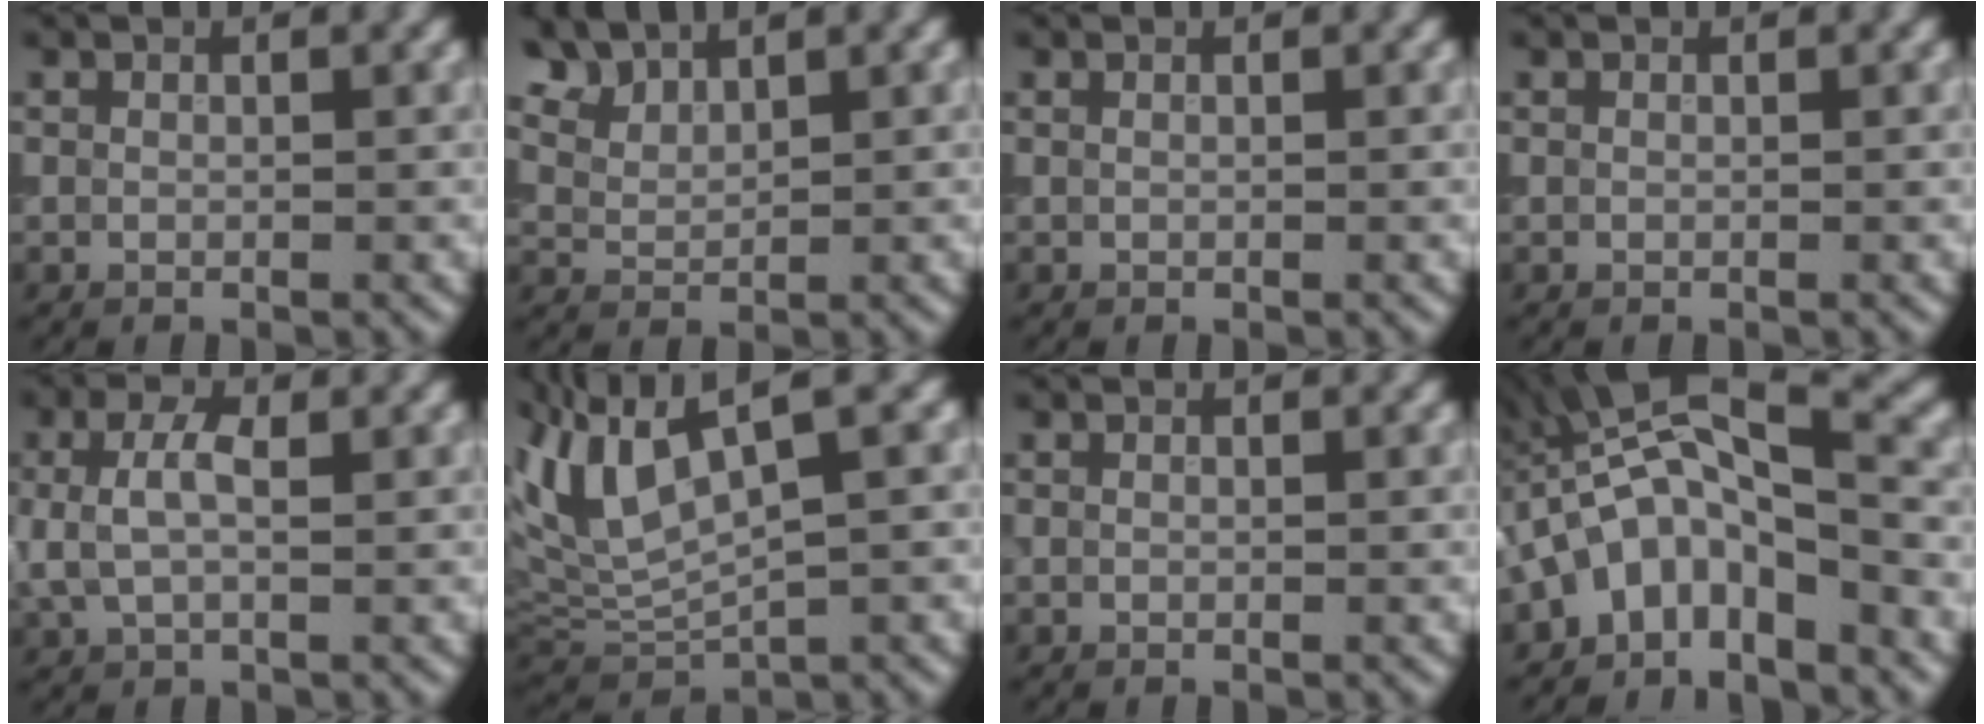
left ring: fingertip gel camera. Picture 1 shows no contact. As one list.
[{"total": 3.3, "force": [2.9, 1.2, 1.0], "torque": [-0.033, -0.001, 0.072]}, {"total": 0.0}, {"total": 0.0}, {"total": 3.3, "force": [0.4, 1.7, 2.8], "torque": [-0.065, 0.005, 0.006]}, {"total": 7.7, "force": [3.0, 2.7, 6.6], "torque": [-0.144, 0.011, 0.058]}, {"total": 0.0}, {"total": 9.0, "force": [-2.2, 4.1, 7.7], "torque": [-0.129, 0.030, -0.056]}]